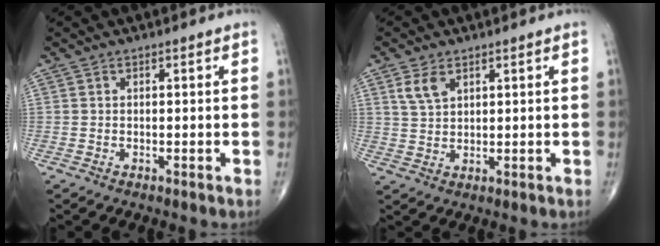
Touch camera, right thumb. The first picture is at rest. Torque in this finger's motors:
{"motor_torque": [-0.41, 0.49, 0.55, 0.17, 0.03]}